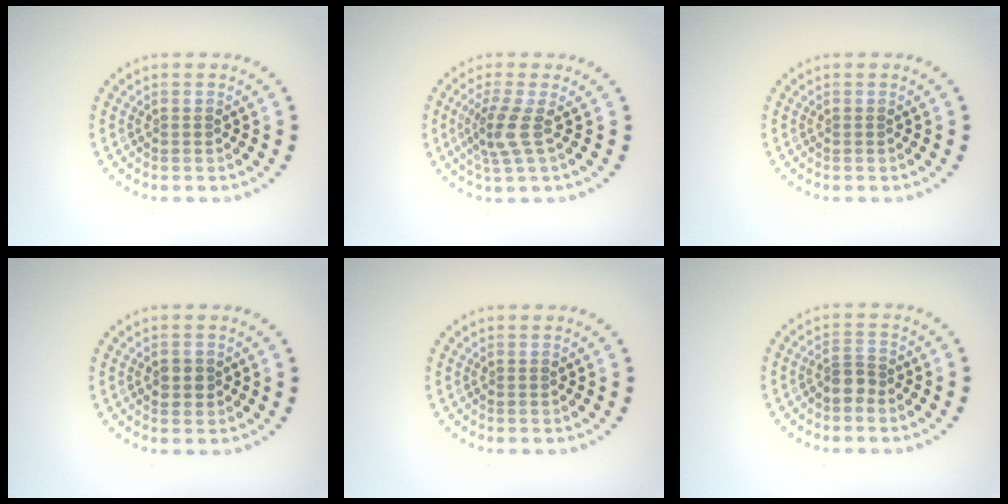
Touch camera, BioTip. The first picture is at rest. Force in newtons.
{"total": 2.6, "press": 2.1, "slide": 1.7}
{"total": 0.0}
{"total": 1.5, "press": 1.4, "slide": 0.4}
{"total": 0.0}
{"total": 1.5, "press": 1.2, "slide": 0.9}